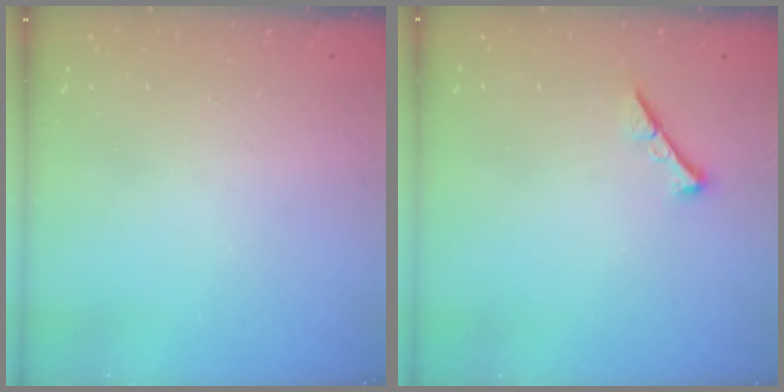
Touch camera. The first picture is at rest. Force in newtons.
{"total": 0.0}